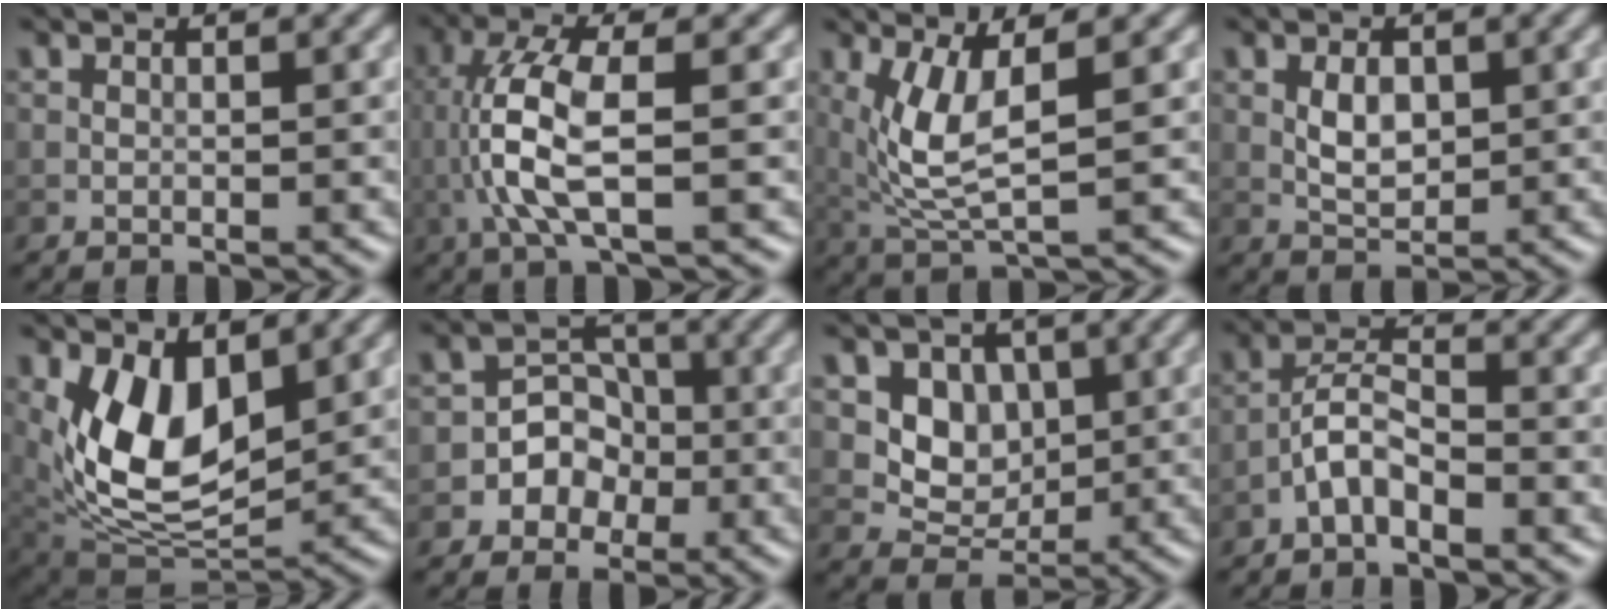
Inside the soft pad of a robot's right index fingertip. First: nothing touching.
{"total": 5.9, "force": [-0.7, 1.5, 5.7], "torque": [-0.130, 0.006, -0.015]}
{"total": 5.3, "force": [1.1, 1.7, 4.9], "torque": [-0.115, -0.010, 0.032]}
{"total": 2.6, "force": [0.3, 1.6, 2.0], "torque": [-0.038, -0.001, 0.007]}
{"total": 9.0, "force": [1.8, 5.1, 7.2], "torque": [-0.143, -0.019, 0.037]}
{"total": 4.3, "force": [-1.7, 3.7, 1.2], "torque": [0.026, 0.017, -0.049]}
{"total": 4.4, "force": [0.9, 3.6, 2.4], "torque": [-0.042, -0.008, 0.012]}
{"total": 3.0, "force": [-2.0, 1.0, 2.0], "torque": [-0.037, 0.013, -0.047]}